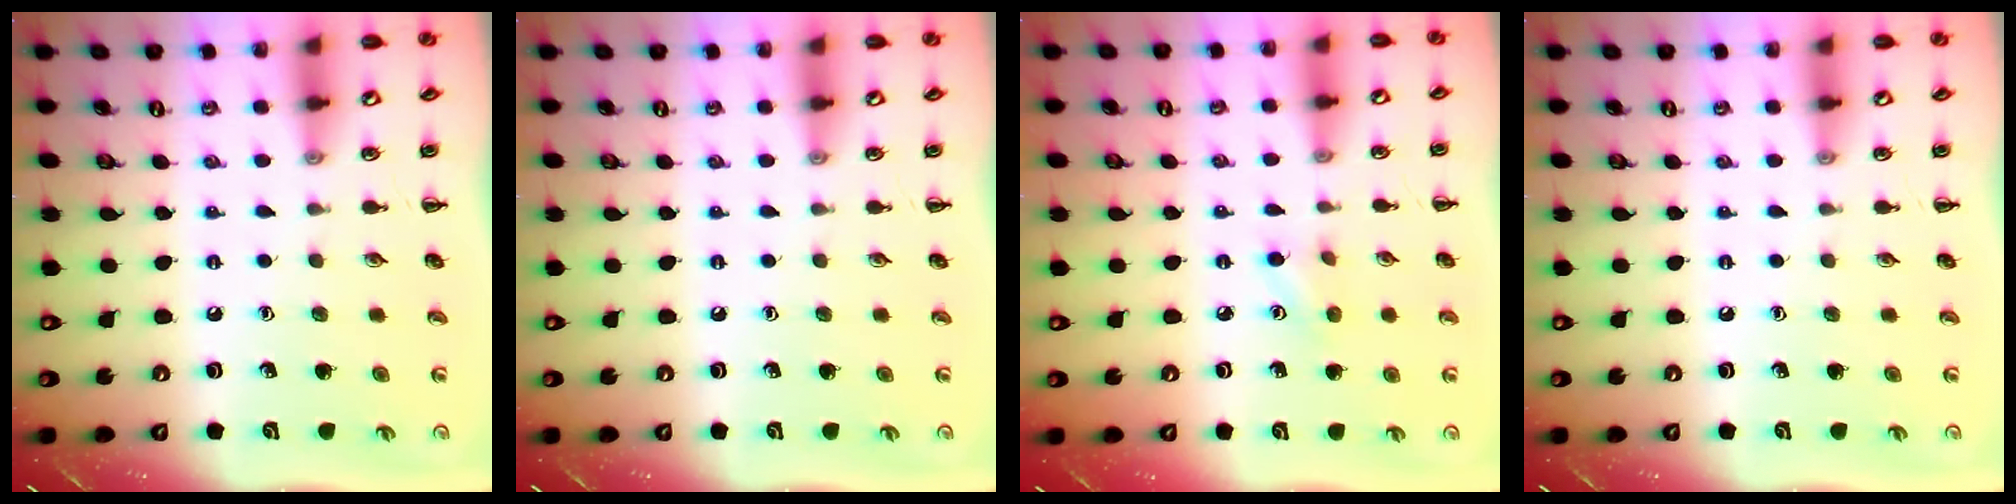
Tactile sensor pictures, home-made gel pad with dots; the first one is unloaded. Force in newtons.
{"total": 0.0}
{"total": 4.3, "press": 4.1, "slide": 1.2}
{"total": 0.0}